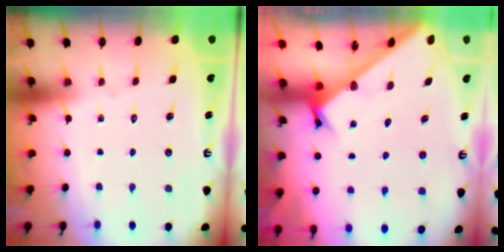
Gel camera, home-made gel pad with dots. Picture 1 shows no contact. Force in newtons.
{"total": 2.1, "press": 2.1, "slide": 0.1}